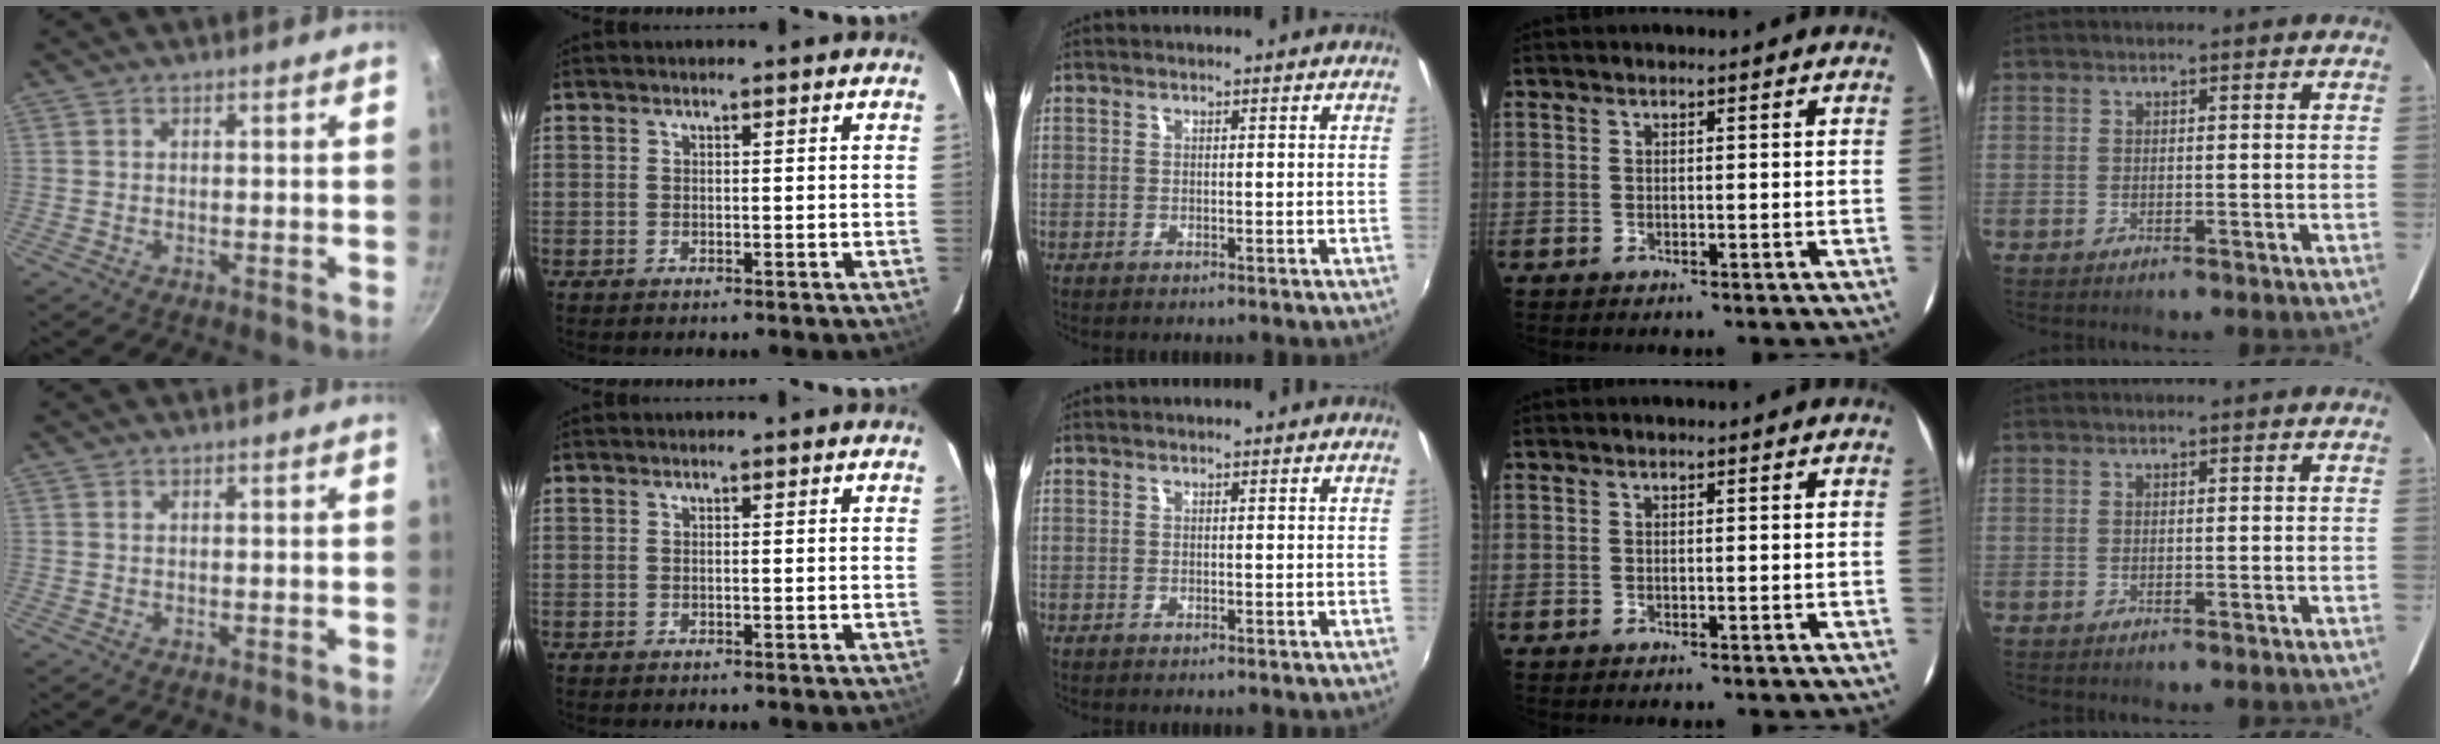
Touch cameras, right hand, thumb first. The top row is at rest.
{}